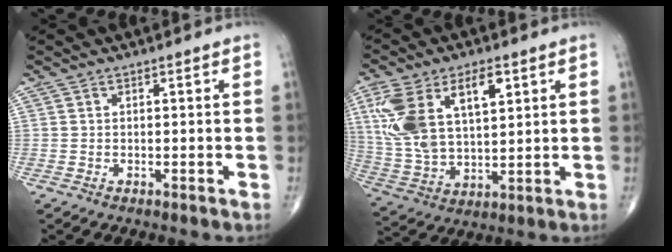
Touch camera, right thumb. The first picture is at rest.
{"total": 17.2, "force": [6.1, 9.0, 13.4], "torque": [-0.262, -0.009, 0.123]}